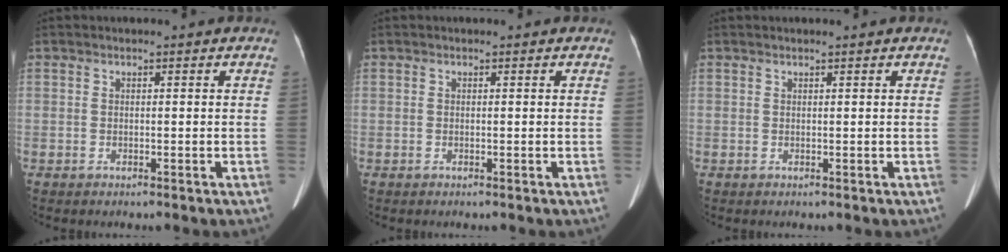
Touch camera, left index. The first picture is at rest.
{"total": 0.0}
{"total": 0.6, "force": [0.5, -0.1, 0.3], "torque": [-0.010, 0.013, 0.014]}